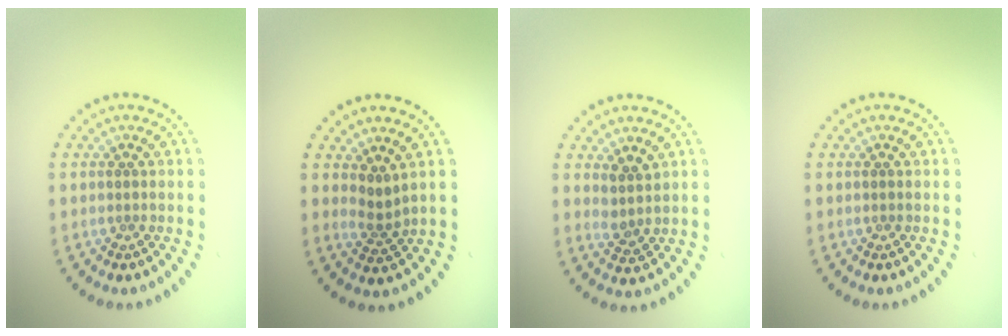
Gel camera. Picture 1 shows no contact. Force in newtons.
{"total": 1.9, "press": 1.1, "slide": 1.5}
{"total": 1.9, "press": 1.5, "slide": 1.2}
{"total": 0.0}